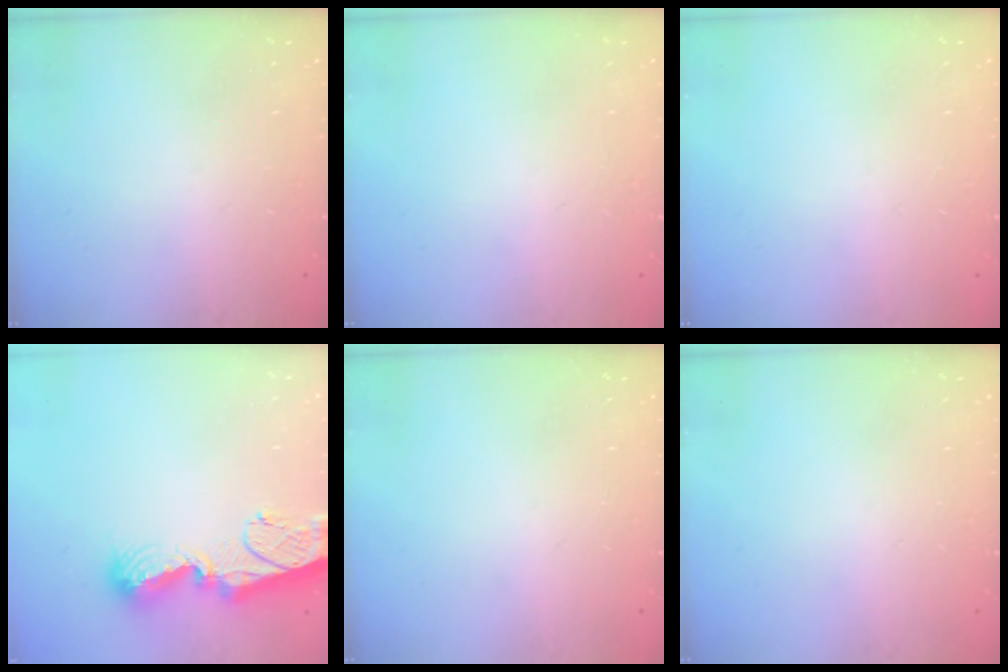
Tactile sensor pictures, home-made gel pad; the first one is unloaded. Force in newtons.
{"total": 0.0}
{"total": 0.0}
{"total": 11.5, "press": 11.4, "slide": 1.4}
{"total": 0.0}
{"total": 0.0}